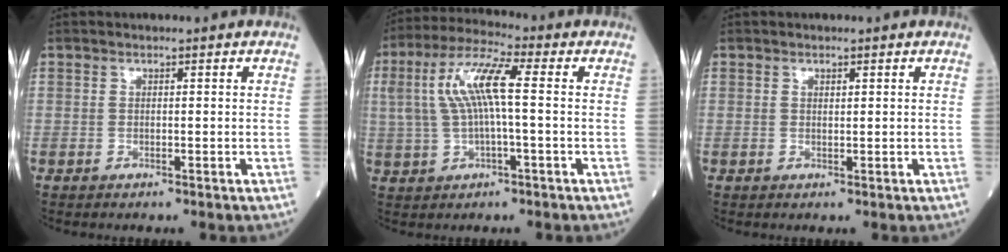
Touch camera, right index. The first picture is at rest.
{"total": 9.6, "force": [1.2, 2.0, 9.3], "torque": [-0.200, 0.028, 0.021]}
{"total": 0.5, "force": [0.4, 0.2, 0.3], "torque": [-0.006, -0.003, 0.007]}